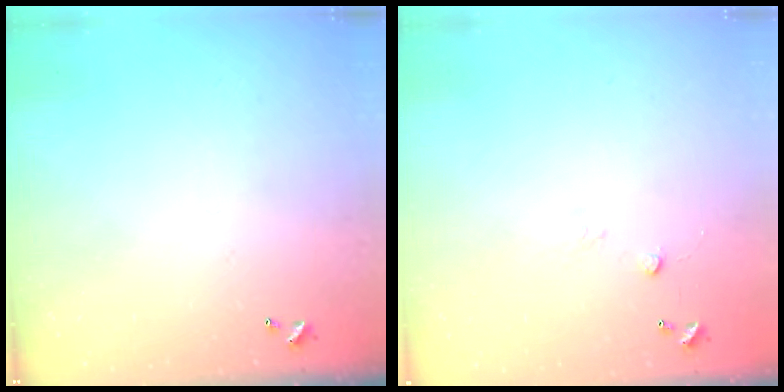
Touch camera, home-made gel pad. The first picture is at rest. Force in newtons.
{"total": 4.9, "press": 4.9, "slide": 0.7}